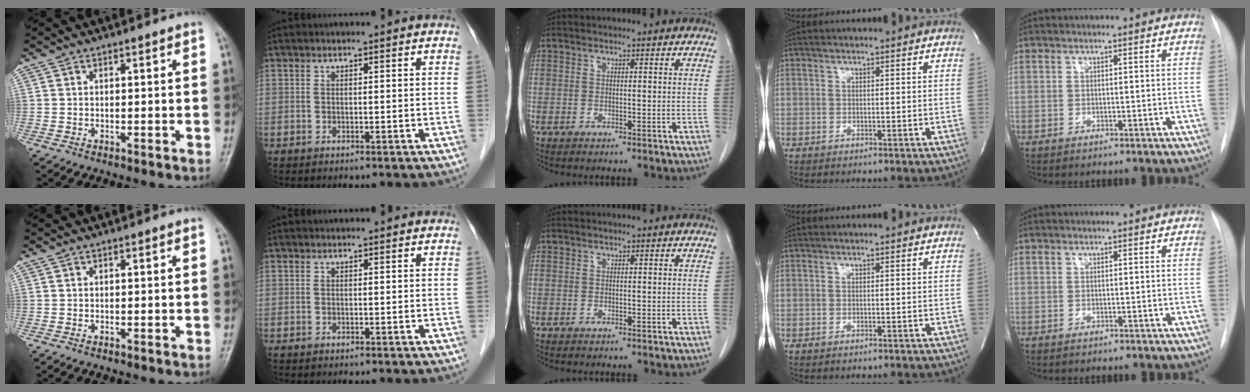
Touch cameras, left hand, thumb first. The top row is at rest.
{"index": {"total": 0.5, "force": [0.5, 0.1, 0.1], "torque": [-0.003, 0.010, 0.007]}}